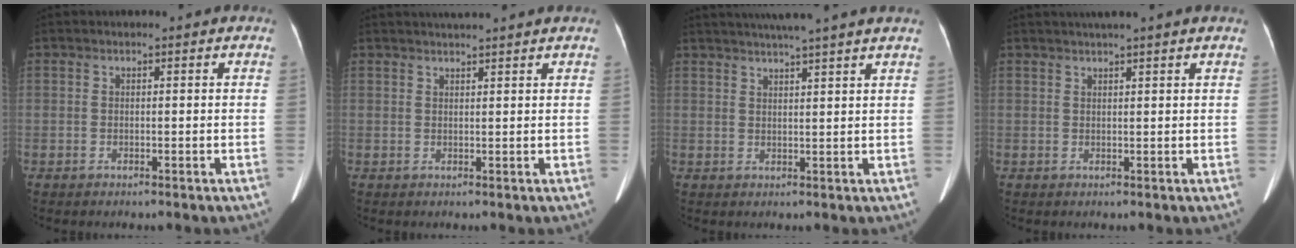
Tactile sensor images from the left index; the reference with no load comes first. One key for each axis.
{"total": 4.7, "fx": 4.3, "fy": -0.5, "fz": 1.8, "tx": -0.021, "ty": 0.026, "tz": 0.057}
{"total": 9.9, "fx": 8.4, "fy": -1.3, "fz": 5.1, "tx": -0.076, "ty": 0.022, "tz": 0.105}
{"total": 4.8, "fx": 4.0, "fy": -0.8, "fz": 2.5, "tx": -0.031, "ty": 0.026, "tz": 0.057}